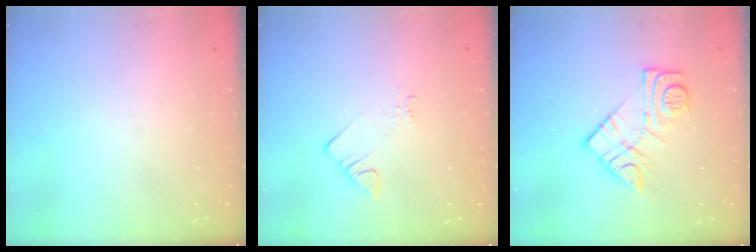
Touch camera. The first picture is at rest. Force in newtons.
{"total": 2.1, "press": 2.0, "slide": 0.5}
{"total": 11.6, "press": 11.6, "slide": 0.6}